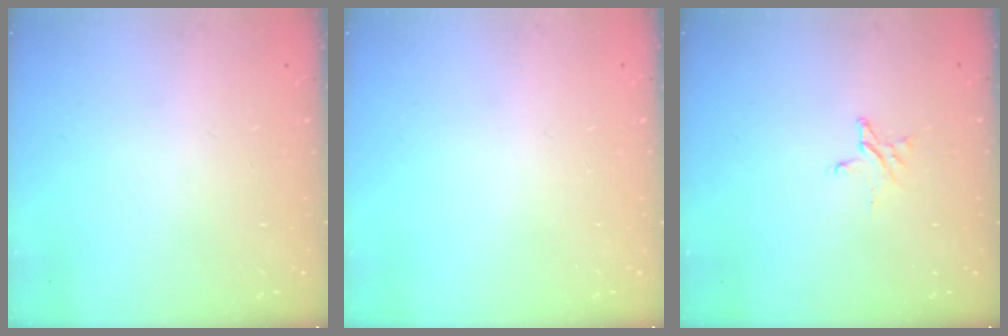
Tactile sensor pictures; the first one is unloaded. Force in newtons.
{"total": 0.0}
{"total": 3.6, "press": 3.6, "slide": 0.4}